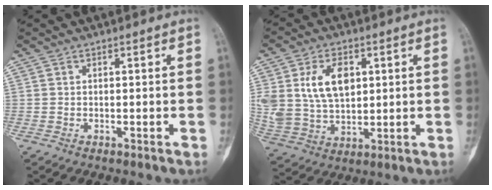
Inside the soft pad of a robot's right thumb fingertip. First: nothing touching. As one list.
[{"total": 13.1, "force": [3.7, 8.4, 9.3], "torque": [-0.164, -0.007, 0.082]}]